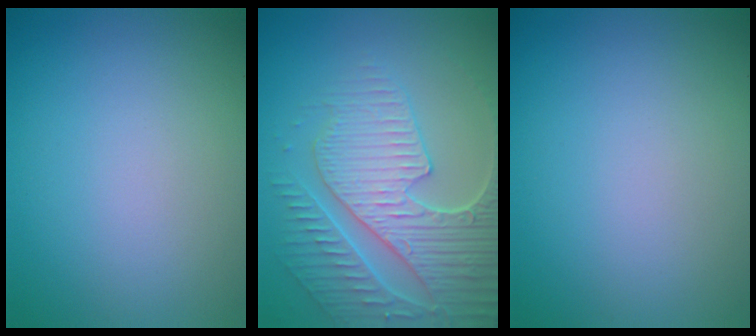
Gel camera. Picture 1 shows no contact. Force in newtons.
{"total": 7.0, "press": 5.7, "slide": 4.2}
{"total": 0.0}